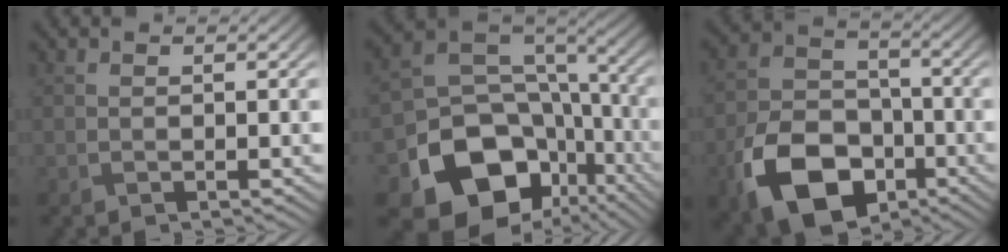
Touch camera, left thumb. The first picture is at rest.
{"total": 16.3, "force": [-6.9, 12.2, 8.3], "torque": [-0.173, -0.048, -0.099]}
{"total": 13.4, "force": [-6.4, 8.9, 7.8], "torque": [-0.185, -0.028, -0.123]}